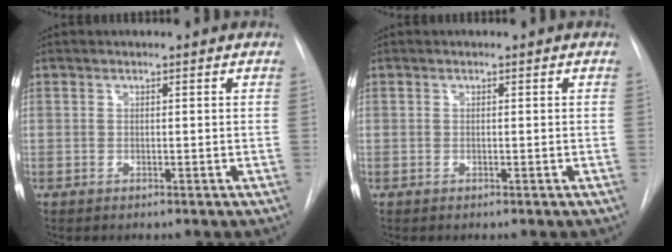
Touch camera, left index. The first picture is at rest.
{"total": 0.0}